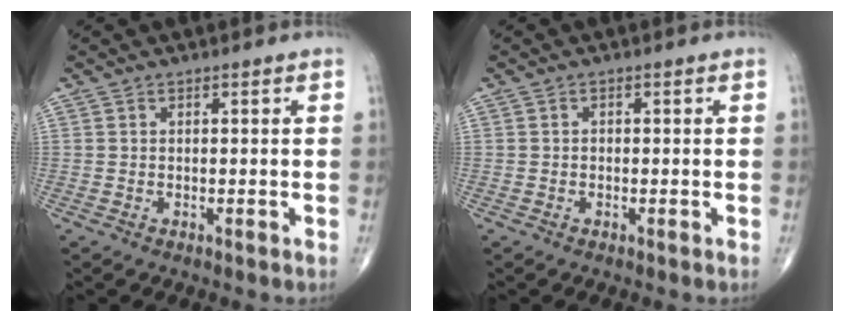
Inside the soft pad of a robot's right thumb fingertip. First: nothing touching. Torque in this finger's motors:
{"motor_torque": [-0.24, 0.04, -0.02, 0.08, -0.03]}